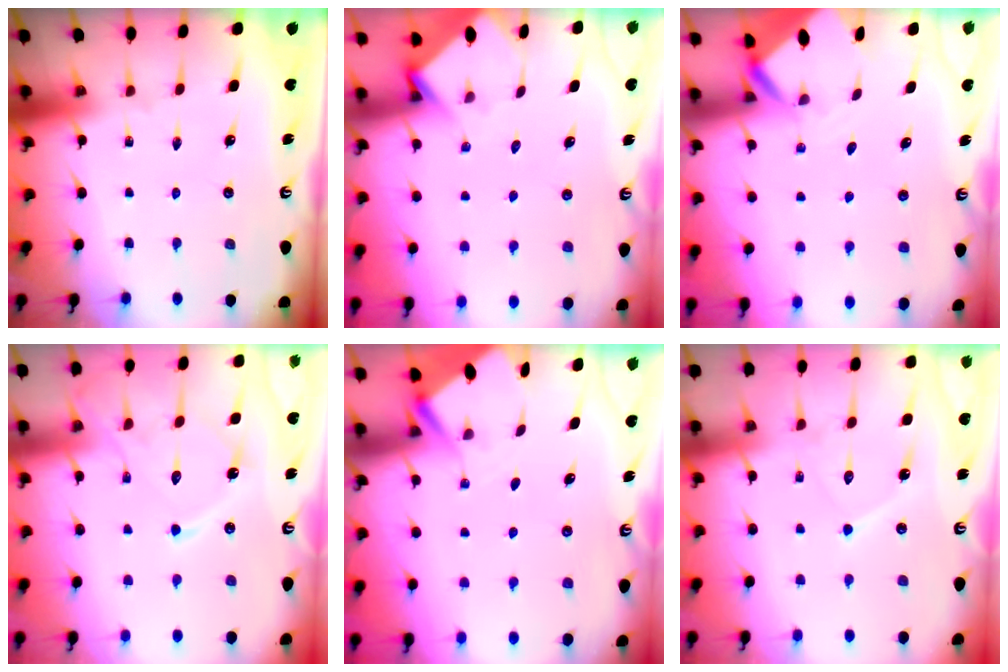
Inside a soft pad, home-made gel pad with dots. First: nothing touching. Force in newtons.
{"total": 3.4, "press": 3.4, "slide": 0.3}
{"total": 3.3, "press": 3.3, "slide": 0.2}
{"total": 13.2, "press": 13.2, "slide": 1.1}
{"total": 3.1, "press": 3.0, "slide": 0.4}
{"total": 9.6, "press": 9.6, "slide": 0.8}